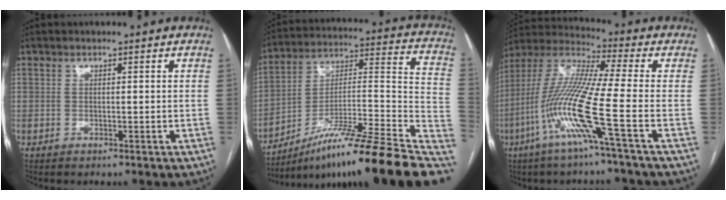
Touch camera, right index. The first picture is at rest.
{"total": 25.5, "force": [-18.0, 1.3, 18.0], "torque": [-0.196, 0.024, -0.294]}
{"total": 14.1, "force": [-5.5, -1.3, 13.0], "torque": [-0.278, -0.010, -0.118]}